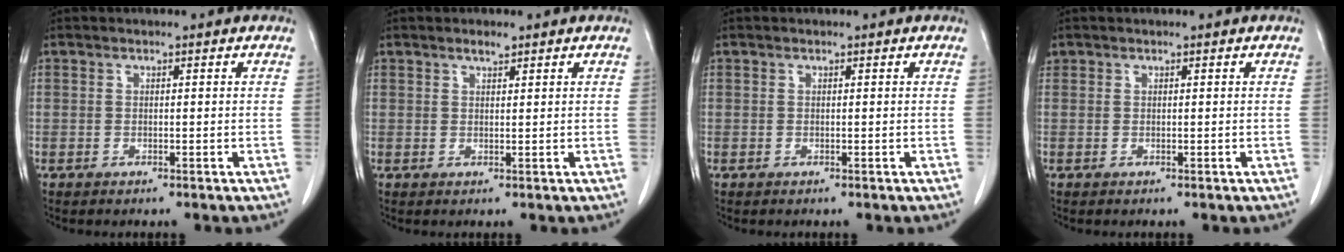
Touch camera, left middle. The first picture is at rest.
{"total": 1.3, "force": [1.0, 0.3, 0.7], "torque": [-0.017, 0.000, 0.020]}
{"total": 0.0}
{"total": 0.6, "force": [0.4, 0.4, 0.0], "torque": [0.001, 0.011, 0.009]}